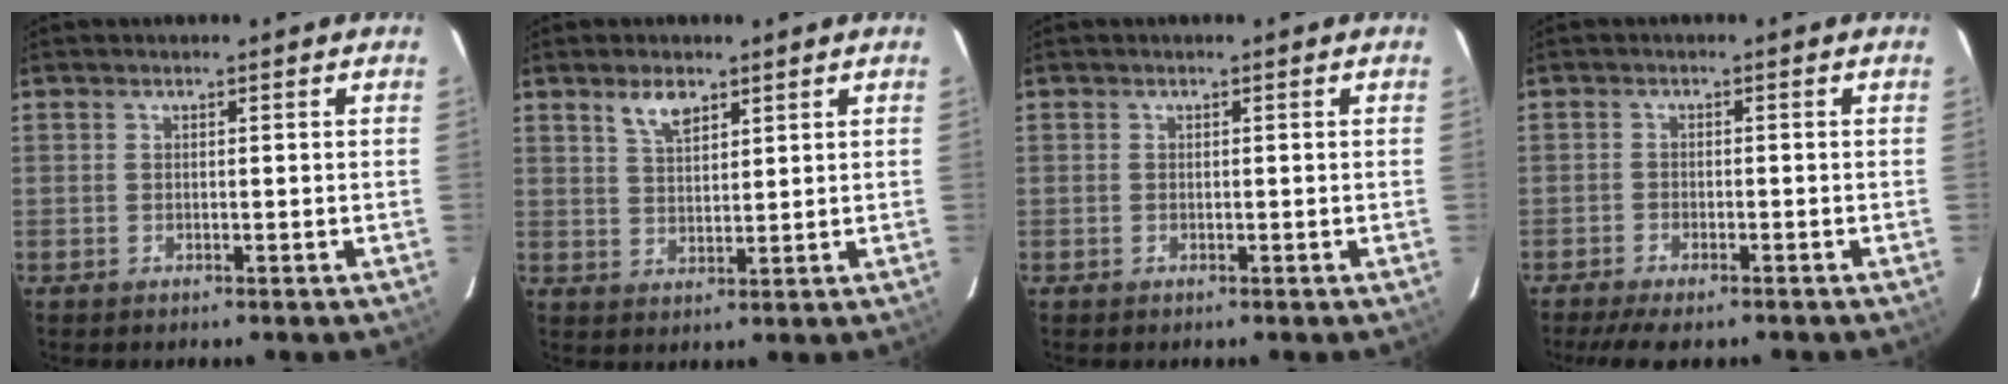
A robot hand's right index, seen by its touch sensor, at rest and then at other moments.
{"total": 4.6, "force": [3.1, 2.0, 2.8], "torque": [-0.048, 0.005, 0.058]}
{"total": 0.0}
{"total": 6.6, "force": [-5.3, 1.7, 3.5], "torque": [-0.085, -0.018, -0.089]}